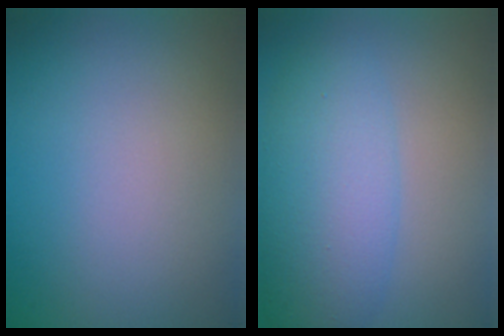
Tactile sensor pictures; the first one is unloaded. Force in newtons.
{"total": 6.4, "press": 6.4, "slide": 0.1}